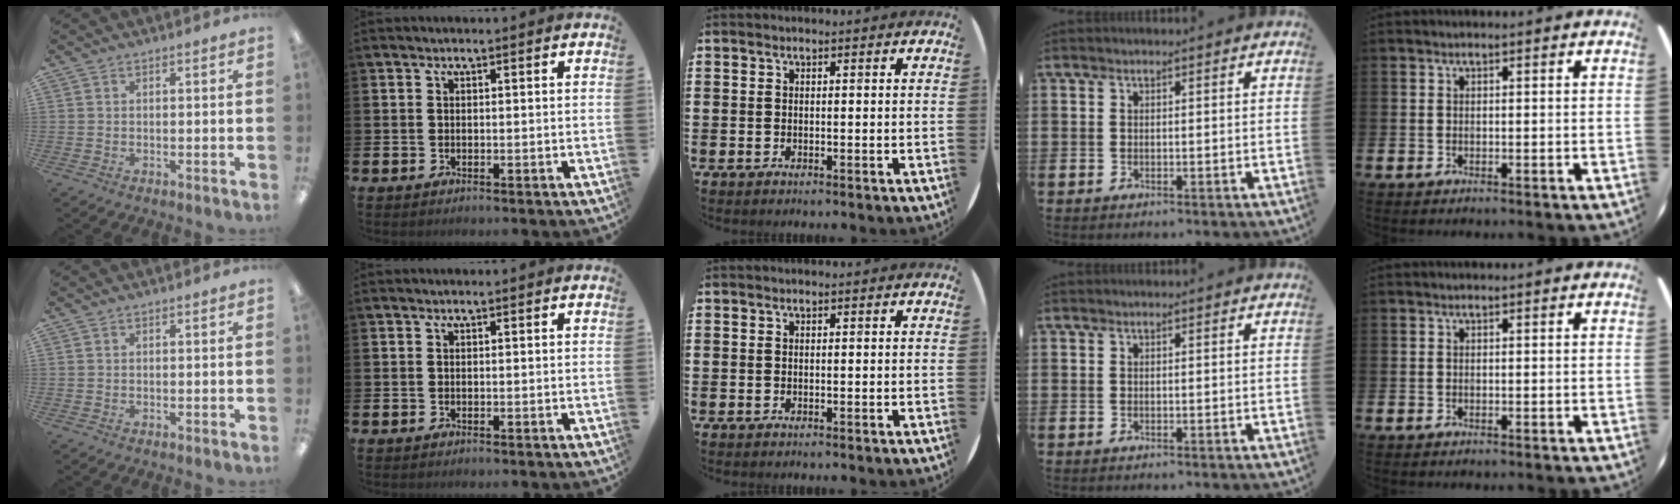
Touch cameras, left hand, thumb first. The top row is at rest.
{}